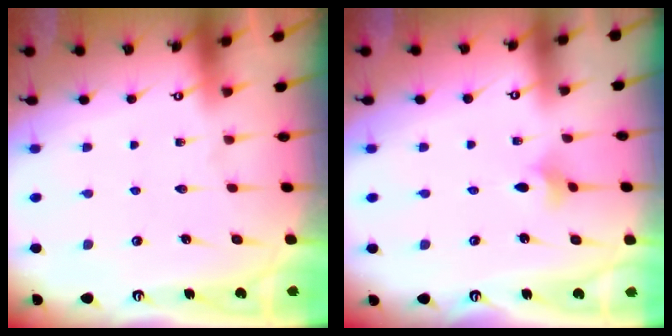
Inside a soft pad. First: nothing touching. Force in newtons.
{"total": 2.1, "press": 2.1, "slide": 0.5}